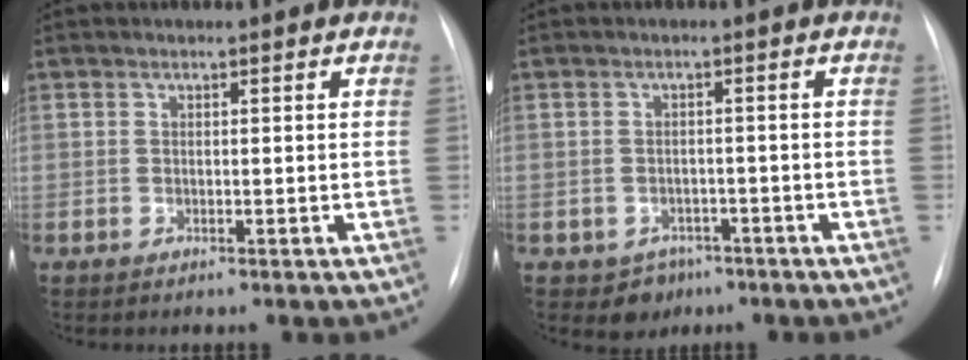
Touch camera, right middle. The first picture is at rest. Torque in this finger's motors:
{"motor_torque": [0.33, -0.34, -0.03, -0.01]}